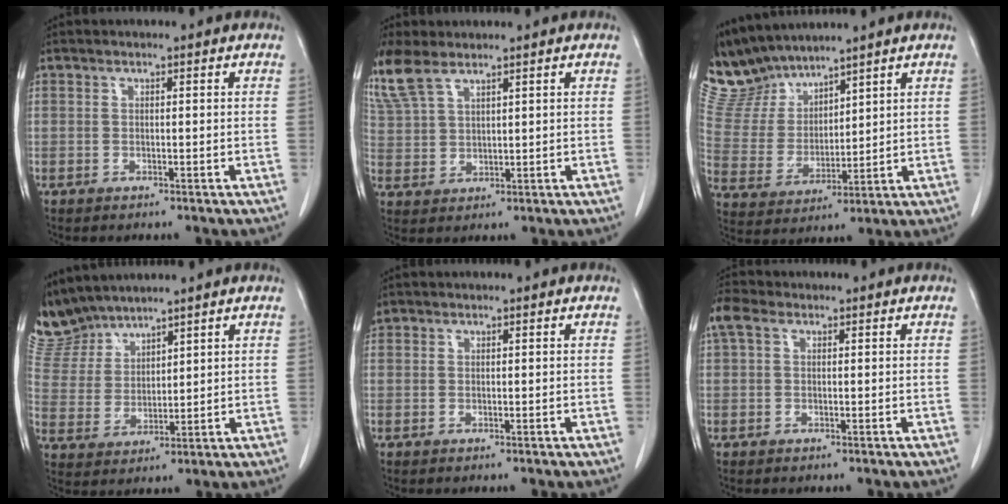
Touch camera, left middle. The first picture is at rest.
{"total": 7.2, "force": [5.7, 2.4, 3.8], "torque": [-0.096, 0.014, 0.129]}
{"total": 9.6, "force": [9.3, 1.9, 0.8], "torque": [-0.041, 0.011, 0.211]}
{"total": 7.6, "force": [7.5, 1.0, 0.4], "torque": [-0.030, 0.016, 0.171]}
{"total": 1.1, "force": [0.7, 0.8, 0.1], "torque": [0.000, 0.015, 0.014]}
{"total": 3.2, "force": [1.5, 2.0, 2.1], "torque": [-0.056, 0.030, 0.034]}